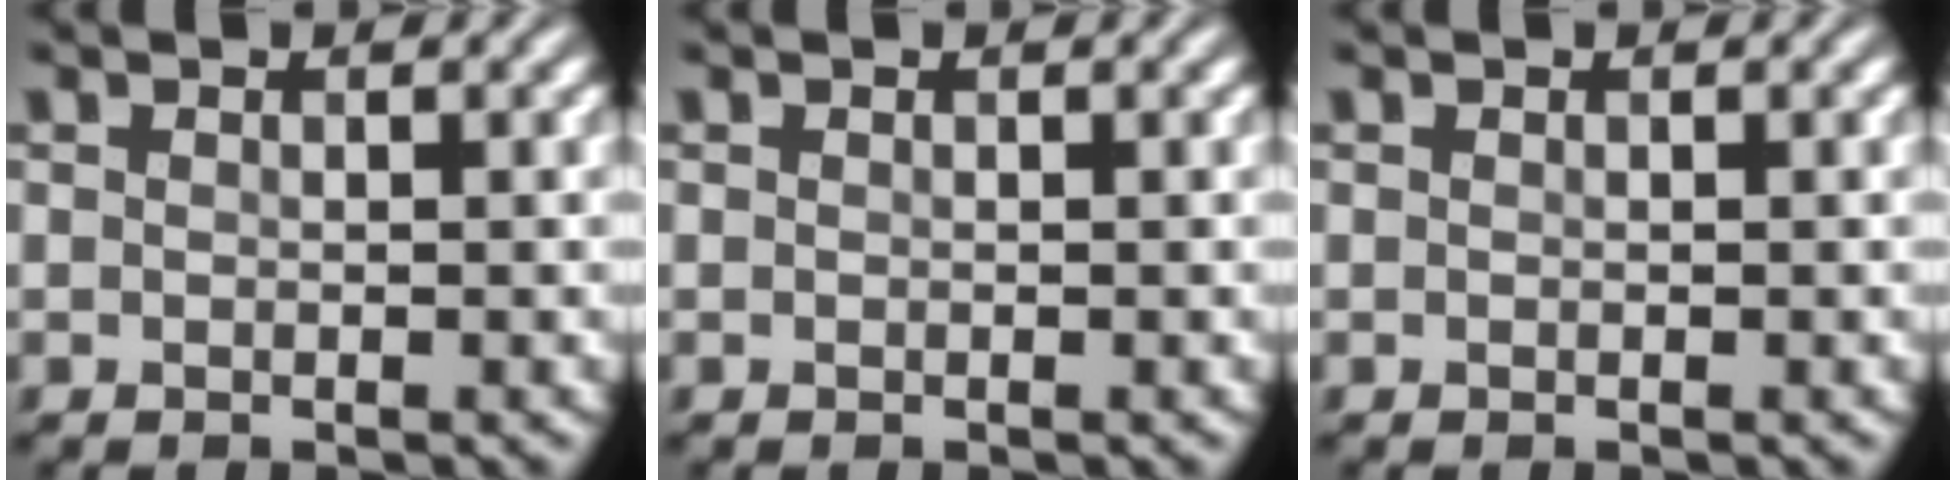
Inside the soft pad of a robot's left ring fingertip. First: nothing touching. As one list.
[{"total": 0.0}, {"total": 0.0}]